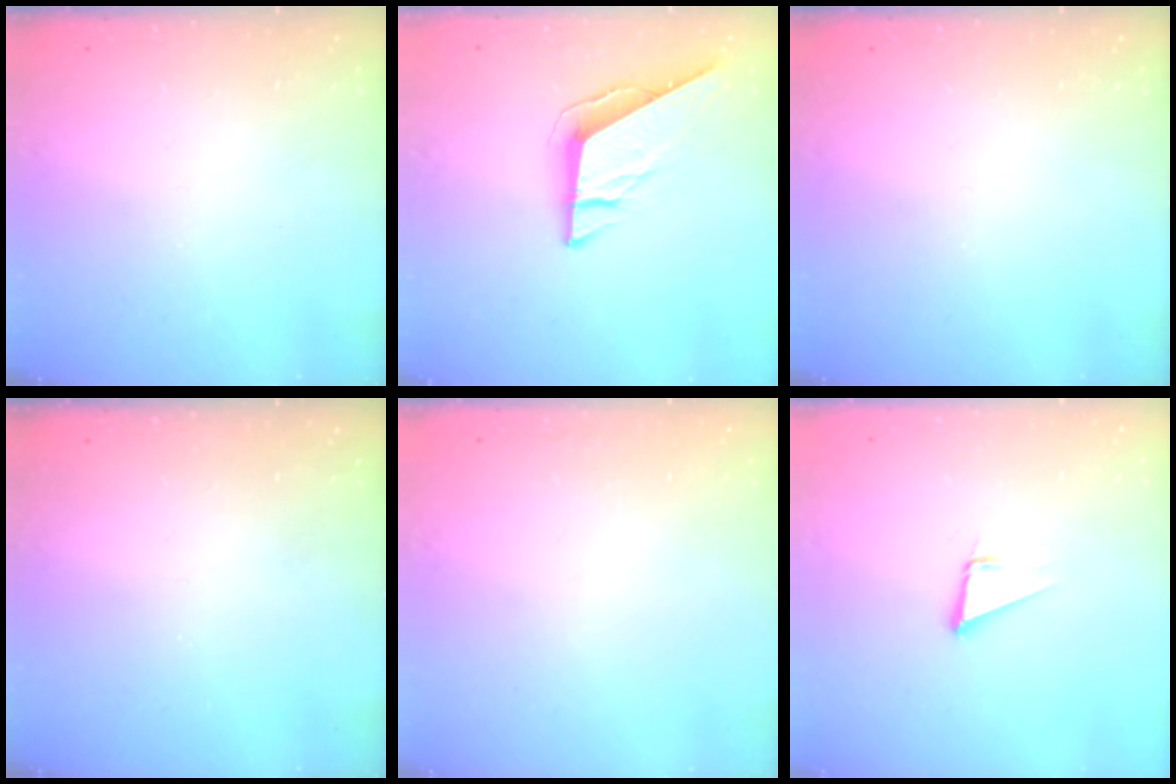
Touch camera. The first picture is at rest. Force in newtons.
{"total": 8.3, "press": 8.3, "slide": 0.7}
{"total": 0.0}
{"total": 0.0}
{"total": 0.8, "press": 0.8, "slide": 0.1}
{"total": 2.3, "press": 2.3, "slide": 0.0}